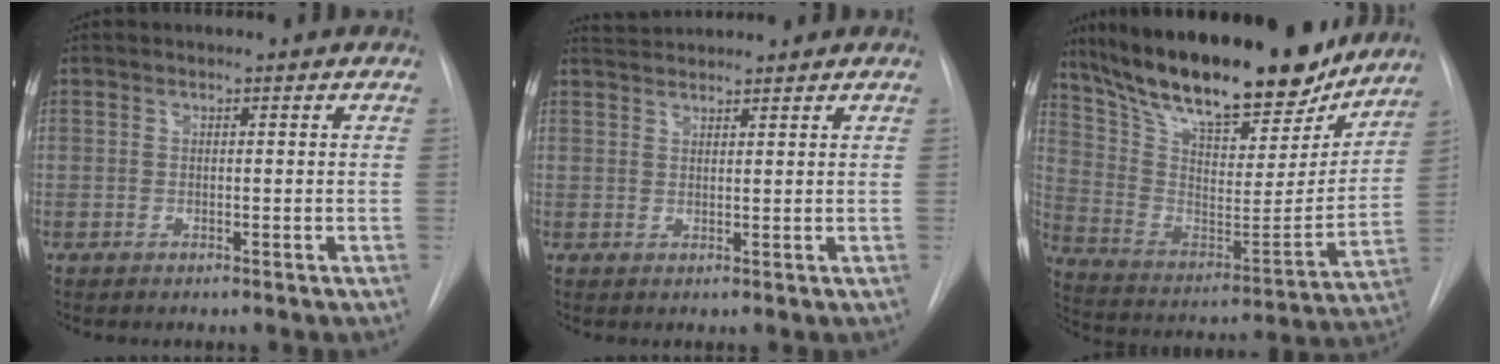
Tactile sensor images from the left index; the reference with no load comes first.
{"total": 3.4, "force": [3.4, 0.0, 0.5], "torque": [-0.012, 0.027, 0.065]}
{"total": 28.7, "force": [23.7, 7.5, 14.4], "torque": [-0.253, -0.010, 0.361]}